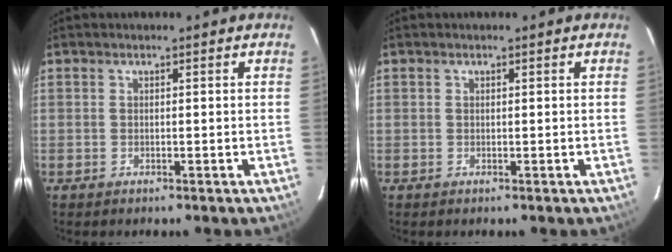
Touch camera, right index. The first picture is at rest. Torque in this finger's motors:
{"motor_torque": [-0.20, -0.08, 0.04, 0.01]}